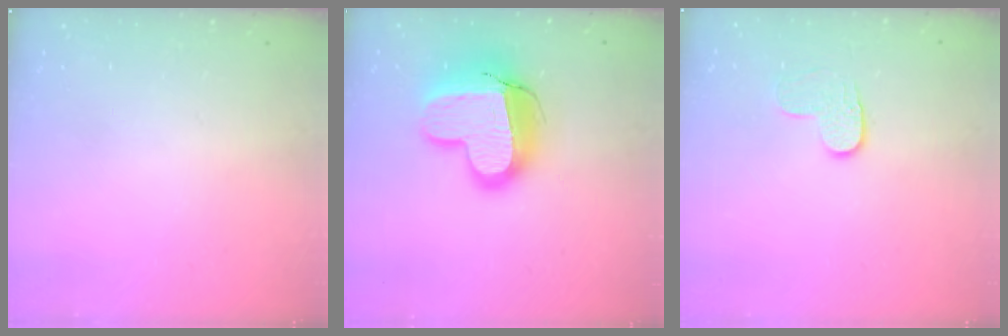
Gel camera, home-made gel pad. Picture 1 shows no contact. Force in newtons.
{"total": 16.9, "press": 16.8, "slide": 1.4}
{"total": 6.3, "press": 6.3, "slide": 0.4}